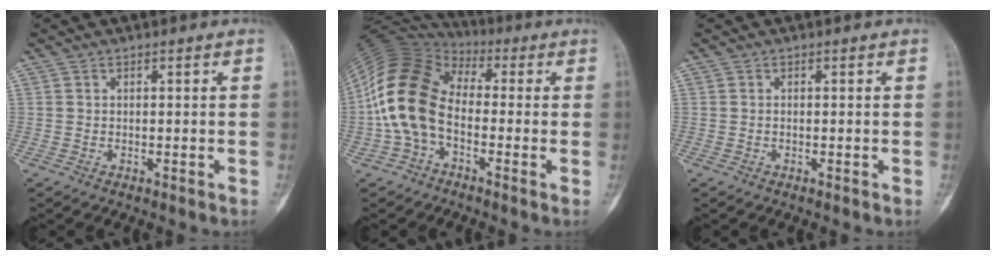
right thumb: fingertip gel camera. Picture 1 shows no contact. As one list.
[{"total": 13.9, "force": [-1.7, 9.2, 10.3], "torque": [-0.205, 0.035, -0.047]}, {"total": 0.0}]